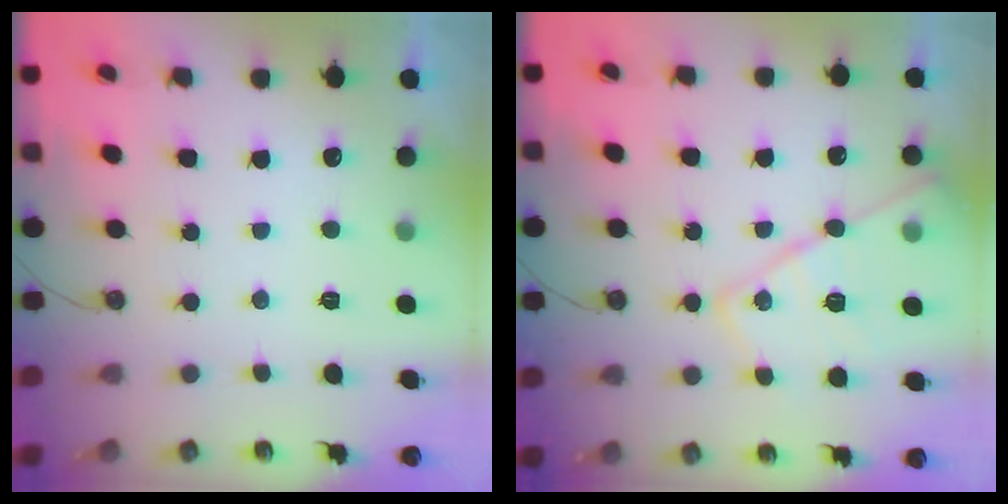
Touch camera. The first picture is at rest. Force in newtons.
{"total": 17.1, "press": 17.1, "slide": 1.1}